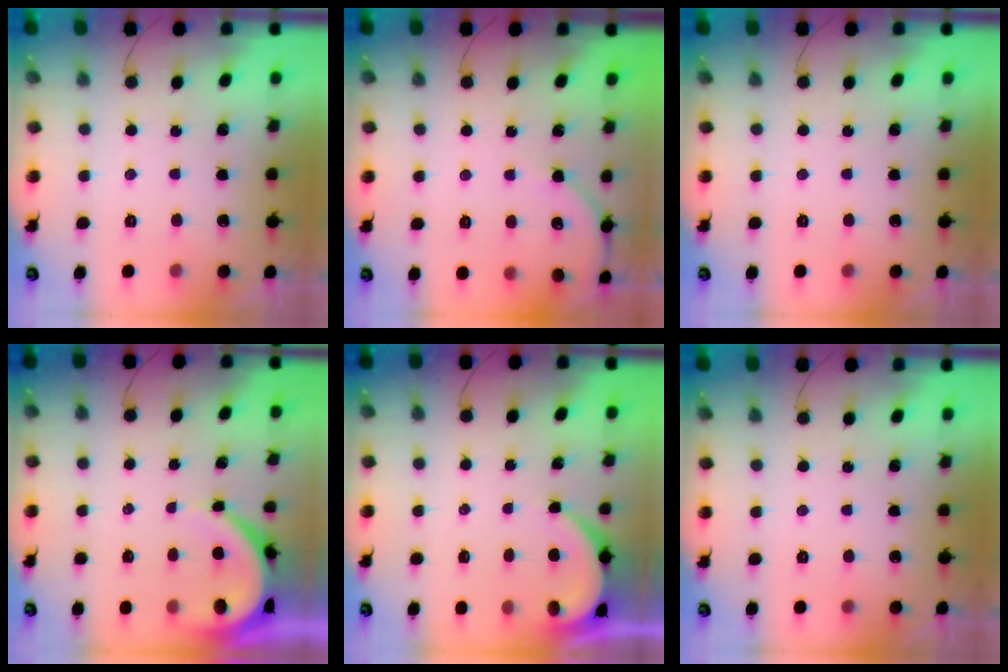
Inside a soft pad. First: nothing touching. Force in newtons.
{"total": 5.1, "press": 5.1, "slide": 0.8}
{"total": 0.0}
{"total": 5.7, "press": 5.7, "slide": 0.4}
{"total": 3.9, "press": 3.9, "slide": 0.3}
{"total": 0.0}